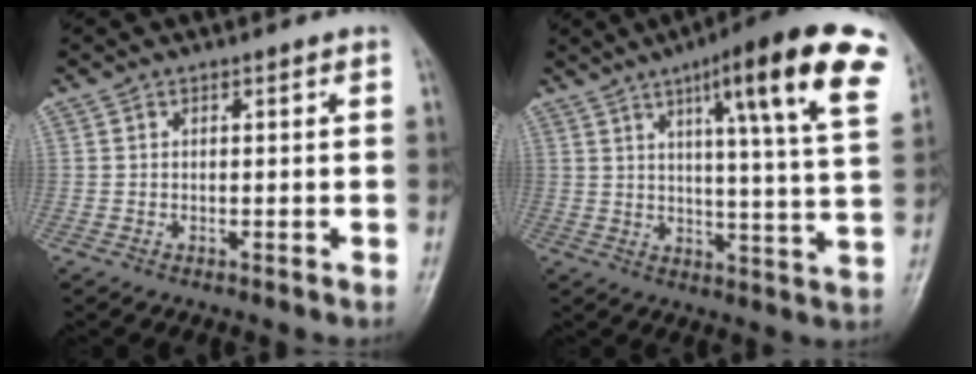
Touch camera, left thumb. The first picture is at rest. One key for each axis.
{"total": 20.8, "fx": 10.4, "fy": 2.8, "fz": 17.8, "tx": -0.229, "ty": -0.028, "tz": 0.131}